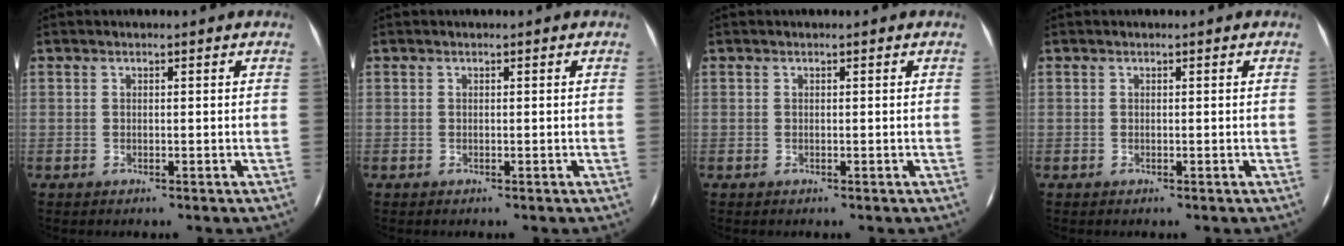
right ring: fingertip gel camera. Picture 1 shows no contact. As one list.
[{"total": 0.0}, {"total": 0.0}, {"total": 0.0}]